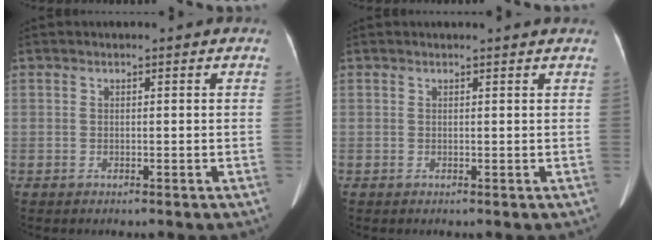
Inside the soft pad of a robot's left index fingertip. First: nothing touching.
{"total": 2.3, "force": [2.2, -0.3, 0.6], "torque": [-0.011, 0.007, 0.024]}